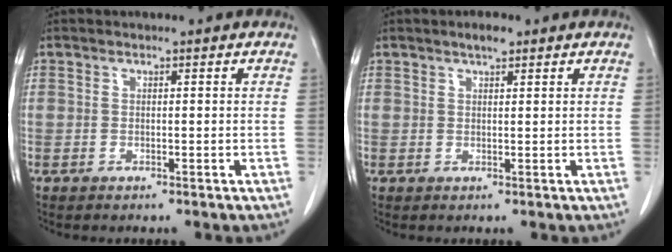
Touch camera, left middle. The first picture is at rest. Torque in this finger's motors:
{"motor_torque": [0.11, -0.02, -0.01, 0.00]}